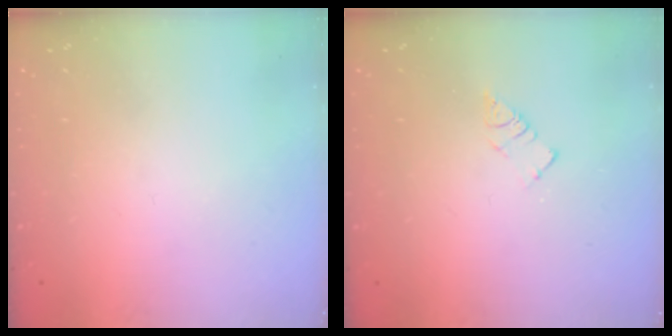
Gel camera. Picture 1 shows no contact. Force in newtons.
{"total": 3.7, "press": 3.7, "slide": 0.2}